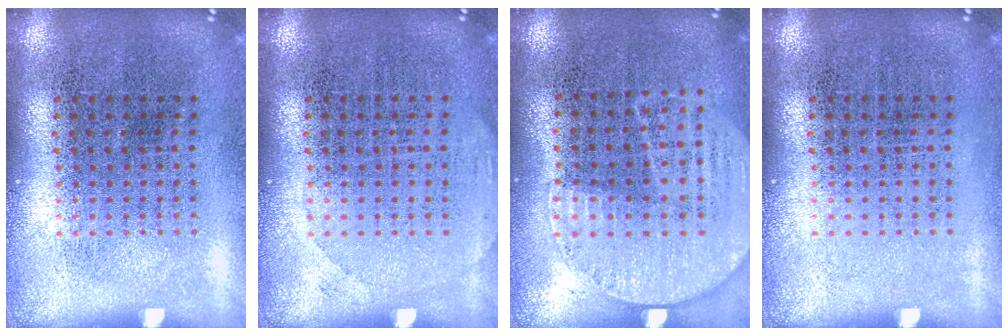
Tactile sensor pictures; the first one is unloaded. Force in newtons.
{"total": 0.7, "press": 0.6, "slide": 0.1}
{"total": 1.0, "press": 0.9, "slide": 0.5}
{"total": 0.0}